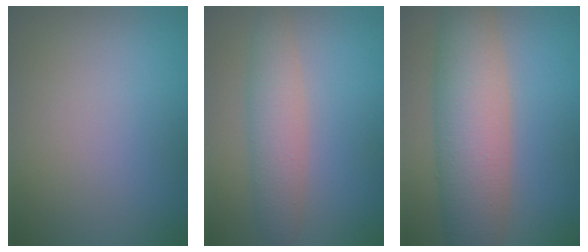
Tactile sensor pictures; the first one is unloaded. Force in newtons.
{"total": 3.8, "press": 3.8, "slide": 0.1}
{"total": 8.6, "press": 8.6, "slide": 0.2}